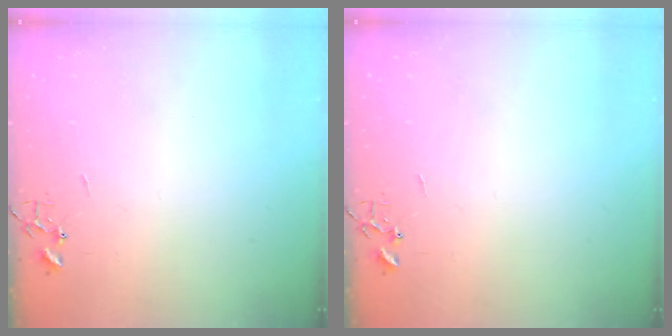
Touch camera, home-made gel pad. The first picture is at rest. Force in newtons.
{"total": 0.0}